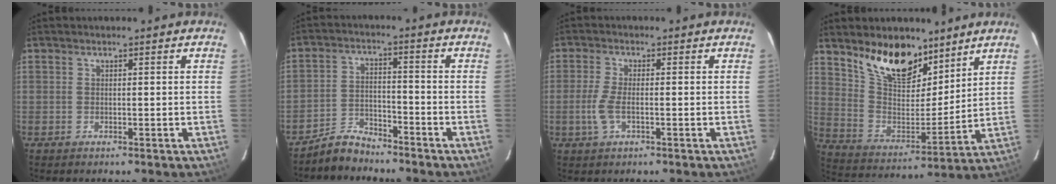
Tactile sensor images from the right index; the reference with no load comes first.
{"total": 5.6, "force": [-5.3, 1.9, 0.6], "torque": [-0.022, 0.019, -0.096]}
{"total": 4.6, "force": [-1.4, 1.6, 4.2], "torque": [-0.096, -0.002, -0.028]}
{"total": 16.2, "force": [11.5, 7.7, 8.5], "torque": [-0.162, 0.003, 0.215]}